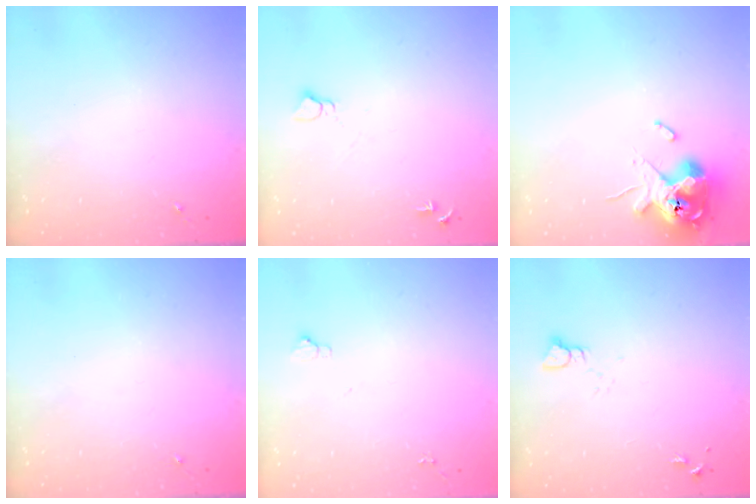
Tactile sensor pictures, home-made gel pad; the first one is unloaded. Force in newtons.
{"total": 5.2, "press": 5.2, "slide": 0.6}
{"total": 14.6, "press": 14.4, "slide": 2.8}
{"total": 0.0}
{"total": 4.9, "press": 4.8, "slide": 0.7}
{"total": 2.2, "press": 2.2, "slide": 0.2}